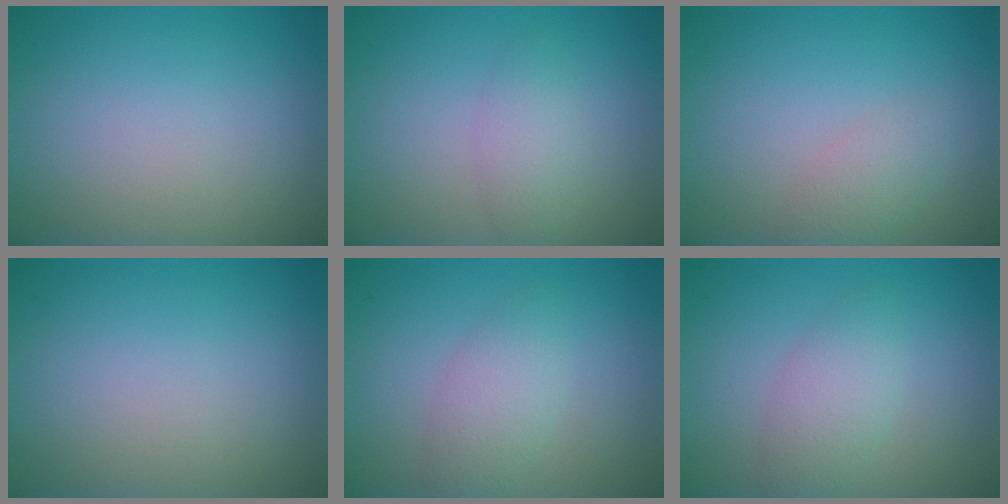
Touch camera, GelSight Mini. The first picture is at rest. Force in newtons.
{"total": 2.1, "press": 2.1, "slide": 0.1}
{"total": 2.0, "press": 2.0, "slide": 0.1}
{"total": 0.0}
{"total": 2.7, "press": 2.7, "slide": 0.1}
{"total": 2.7, "press": 2.7, "slide": 0.1}